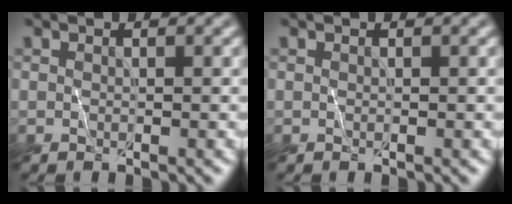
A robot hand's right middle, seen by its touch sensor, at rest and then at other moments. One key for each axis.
{"total": 0.0}